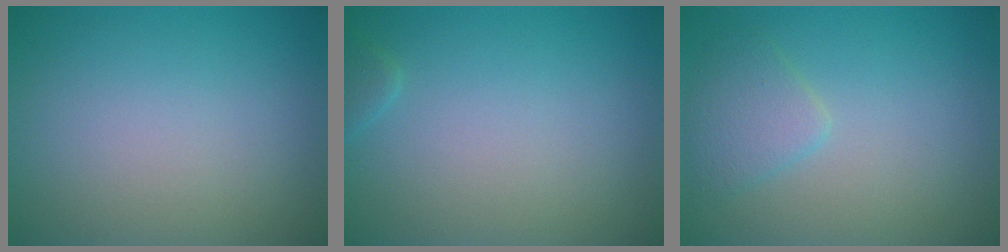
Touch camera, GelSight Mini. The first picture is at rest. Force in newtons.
{"total": 0.9, "press": 0.9, "slide": 0.0}
{"total": 2.2, "press": 2.2, "slide": 0.1}